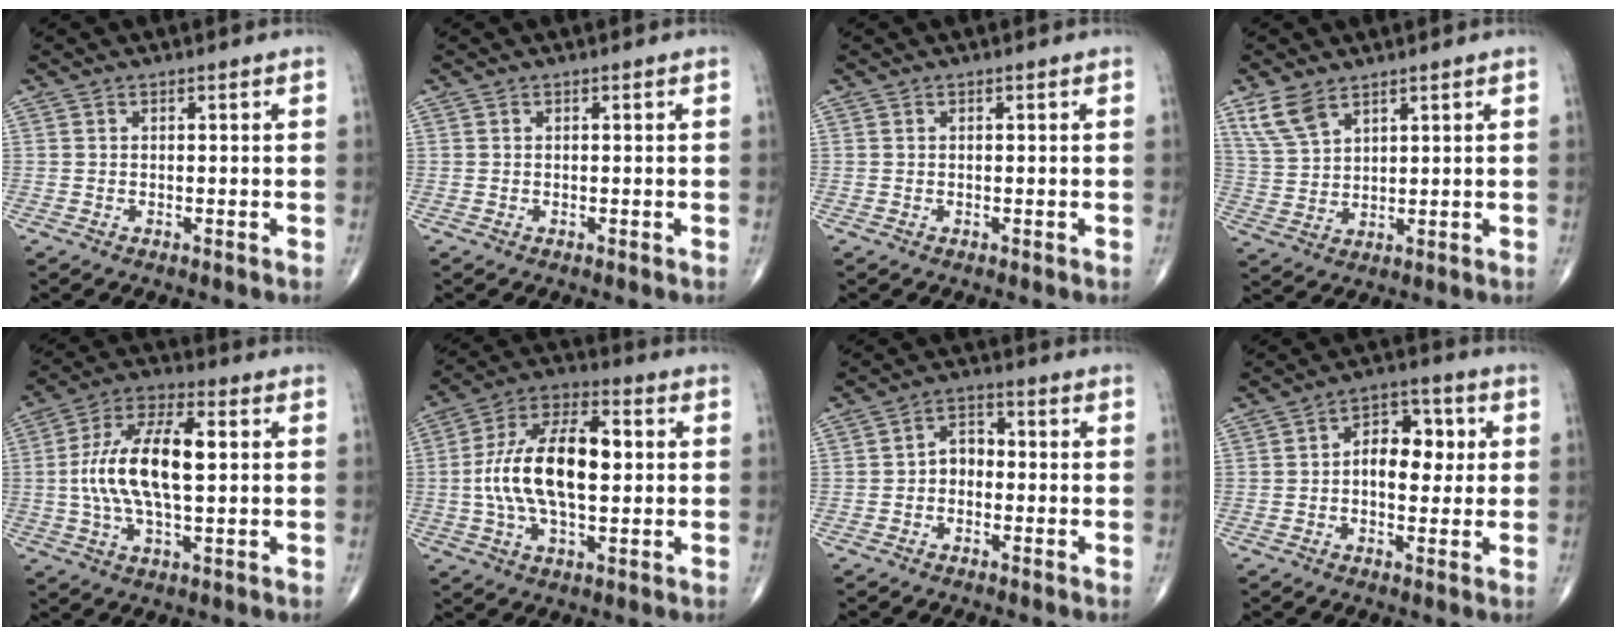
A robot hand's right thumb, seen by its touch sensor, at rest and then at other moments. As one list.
[{"total": 0.0}, {"total": 0.0}, {"total": 6.6, "force": [4.4, 3.2, 3.7], "torque": [-0.070, -0.013, 0.098]}, {"total": 15.4, "force": [1.0, 6.7, 13.9], "torque": [-0.267, 0.020, 0.014]}, {"total": 17.3, "force": [0.6, 8.4, 15.1], "torque": [-0.276, 0.024, 0.006]}, {"total": 4.4, "force": [-0.9, 3.3, 2.9], "torque": [-0.029, 0.021, -0.027]}, {"total": 9.3, "force": [0.7, 5.9, 7.1], "torque": [-0.073, 0.019, 0.006]}]